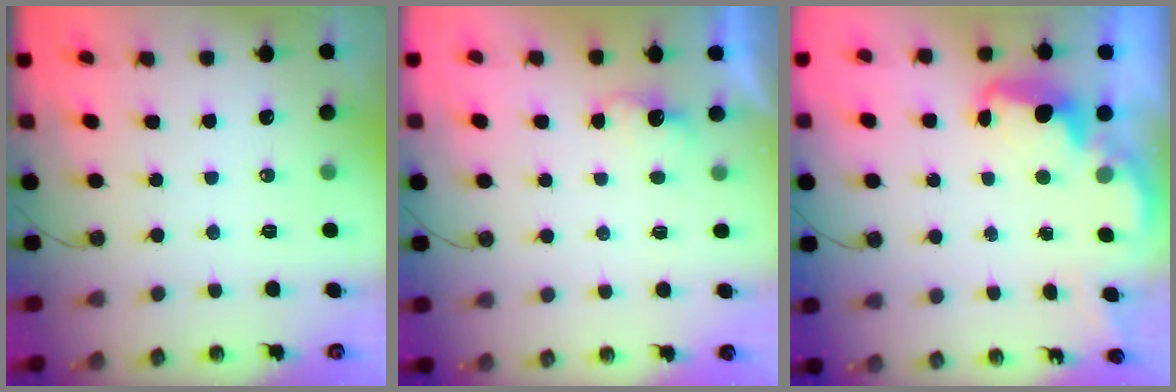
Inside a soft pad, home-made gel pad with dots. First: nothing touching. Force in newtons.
{"total": 2.2, "press": 2.1, "slide": 0.8}
{"total": 2.6, "press": 2.5, "slide": 0.5}